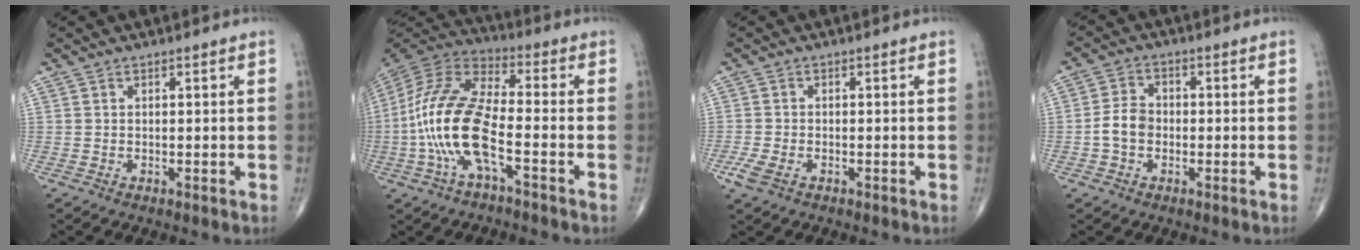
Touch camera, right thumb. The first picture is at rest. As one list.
[{"total": 16.9, "force": [-4.7, 6.0, 15.1], "torque": [-0.328, 0.034, -0.094]}, {"total": 3.6, "force": [-1.8, 2.0, 2.4], "torque": [-0.065, -0.001, -0.035]}, {"total": 4.9, "force": [-1.2, 3.7, 3.1], "torque": [-0.053, 0.017, -0.030]}]